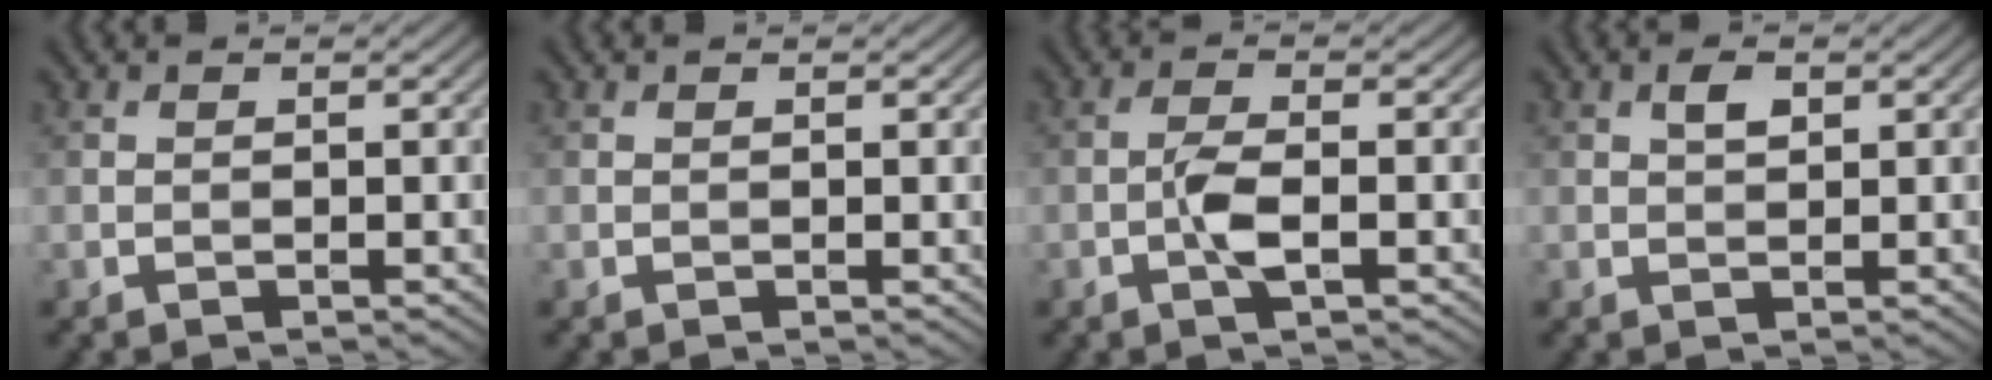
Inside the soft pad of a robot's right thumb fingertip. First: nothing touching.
{"total": 0.0}
{"total": 3.5, "force": [-1.1, 1.0, 3.1], "torque": [-0.070, 0.004, -0.028]}
{"total": 1.7, "force": [0.7, 0.9, 1.3], "torque": [-0.026, 0.002, 0.011]}